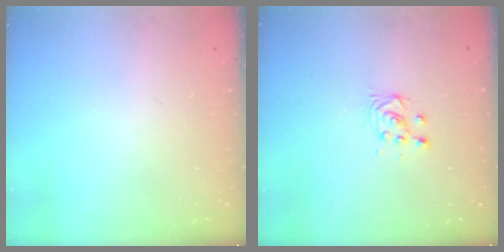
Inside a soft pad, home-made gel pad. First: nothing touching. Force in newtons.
{"total": 4.1, "press": 4.0, "slide": 0.7}